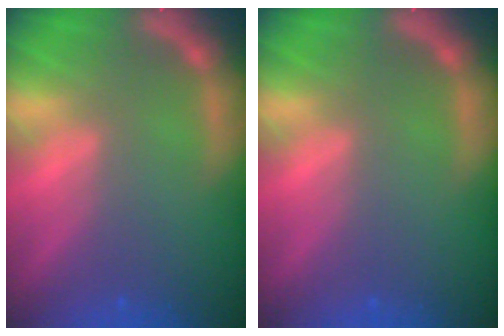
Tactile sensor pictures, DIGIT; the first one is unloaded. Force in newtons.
{"total": 0.0}